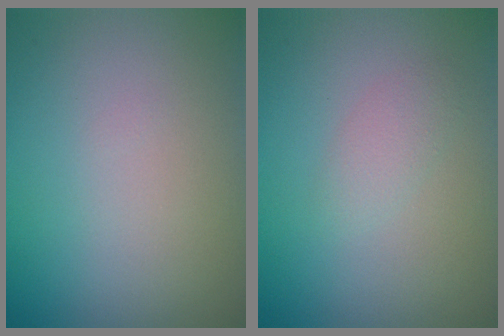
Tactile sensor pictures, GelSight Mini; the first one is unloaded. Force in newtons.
{"total": 1.3, "press": 1.3, "slide": 0.1}